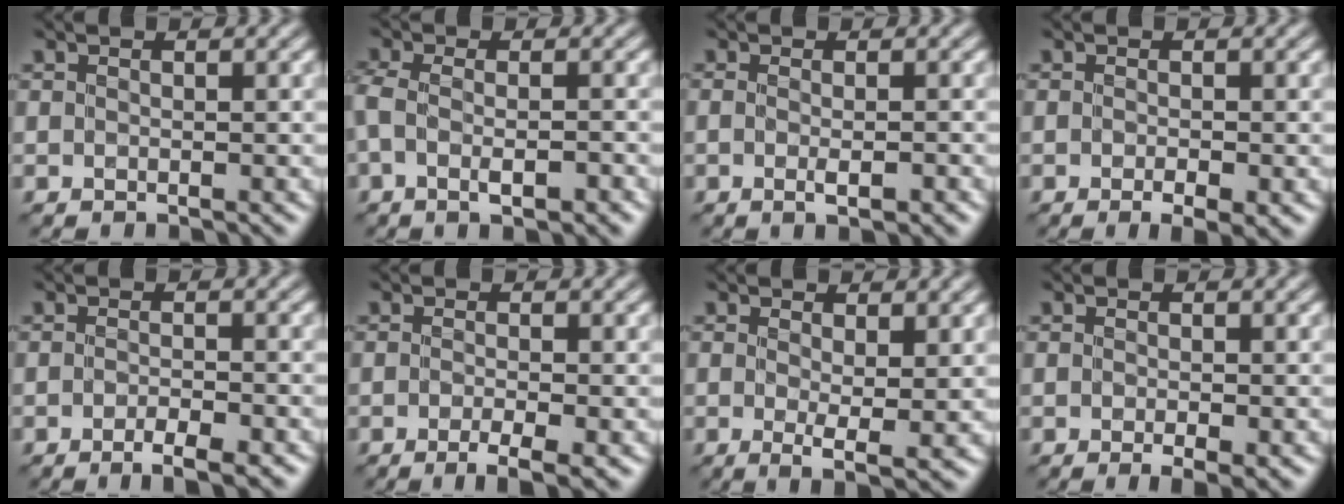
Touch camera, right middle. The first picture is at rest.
{"total": 3.8, "force": [-1.4, 1.5, 3.2], "torque": [-0.070, 0.000, -0.030]}
{"total": 2.2, "force": [-0.5, 0.7, 2.0], "torque": [-0.027, 0.002, -0.006]}
{"total": 2.5, "force": [-1.0, 0.7, 2.2], "torque": [-0.039, -0.002, -0.014]}
{"total": 2.9, "force": [-1.6, 0.7, 2.3], "torque": [-0.043, 0.000, -0.026]}
{"total": 2.8, "force": [-1.2, 0.6, 2.5], "torque": [-0.047, -0.002, -0.021]}
{"total": 3.1, "force": [0.4, 0.8, 2.9], "torque": [-0.053, -0.008, 0.006]}
{"total": 2.3, "force": [-0.8, 0.6, 2.0], "torque": [-0.036, -0.003, -0.013]}